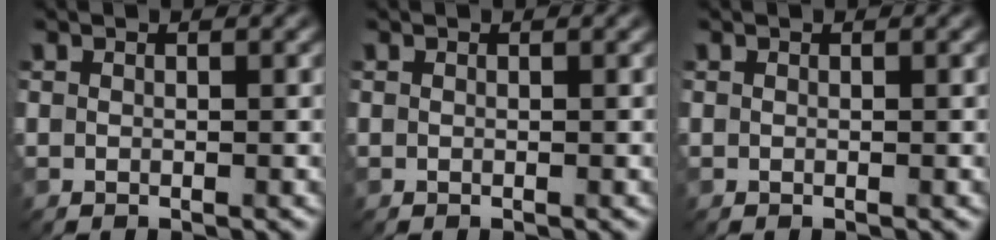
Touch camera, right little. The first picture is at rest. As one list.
[{"total": 0.0}, {"total": 0.0}]